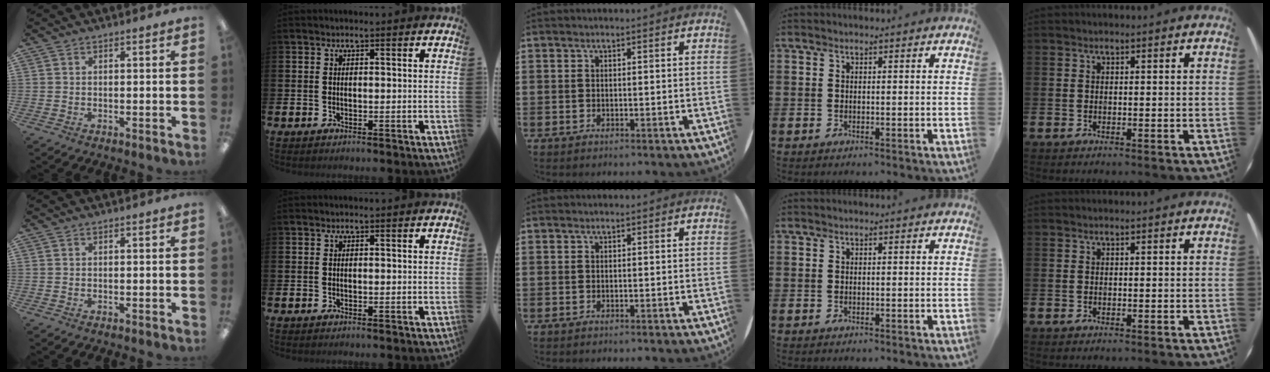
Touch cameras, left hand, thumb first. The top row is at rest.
{}